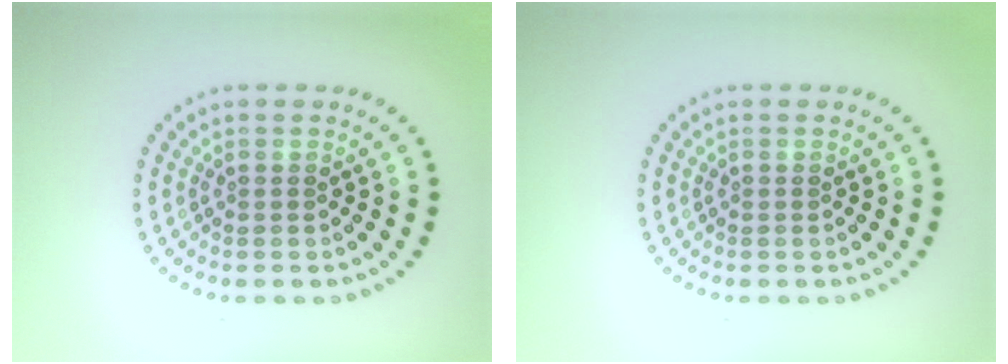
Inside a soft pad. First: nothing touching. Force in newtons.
{"total": 0.0}